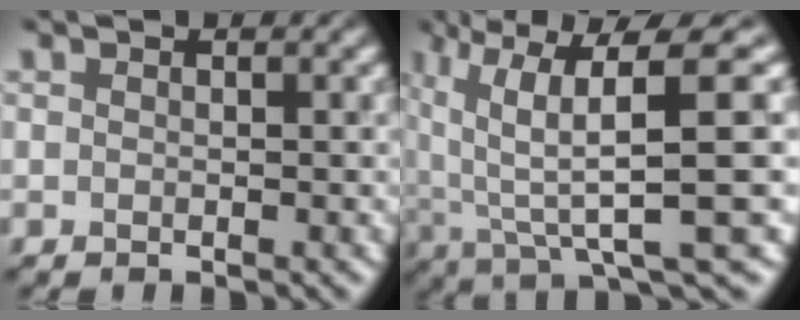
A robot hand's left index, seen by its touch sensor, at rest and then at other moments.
{"total": 9.5, "force": [2.6, 1.6, 9.0], "torque": [-0.145, 0.014, 0.059]}